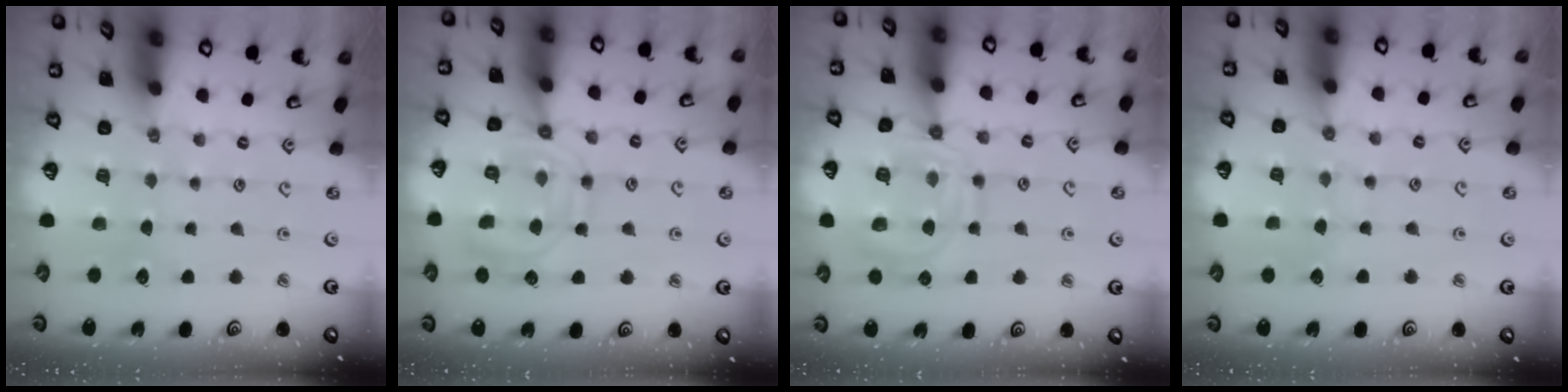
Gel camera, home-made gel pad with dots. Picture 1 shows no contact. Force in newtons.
{"total": 11.6, "press": 11.5, "slide": 0.9}
{"total": 13.0, "press": 13.0, "slide": 1.3}
{"total": 5.2, "press": 5.2, "slide": 0.4}